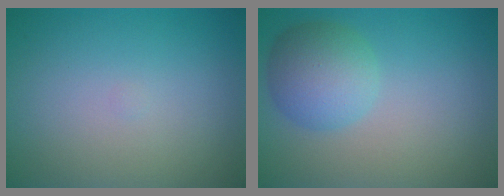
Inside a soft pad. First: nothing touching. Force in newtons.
{"total": 4.5, "press": 4.4, "slide": 0.2}